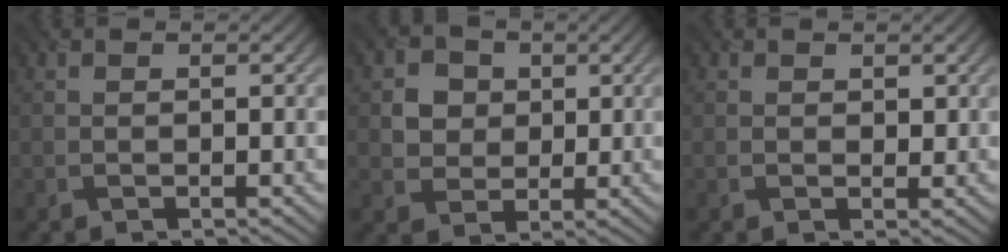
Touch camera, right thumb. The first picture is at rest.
{"total": 4.7, "force": [1.1, 4.2, 1.8], "torque": [-0.056, -0.001, 0.011]}
{"total": 0.9, "force": [0.6, 0.6, 0.4], "torque": [-0.006, -0.005, 0.012]}